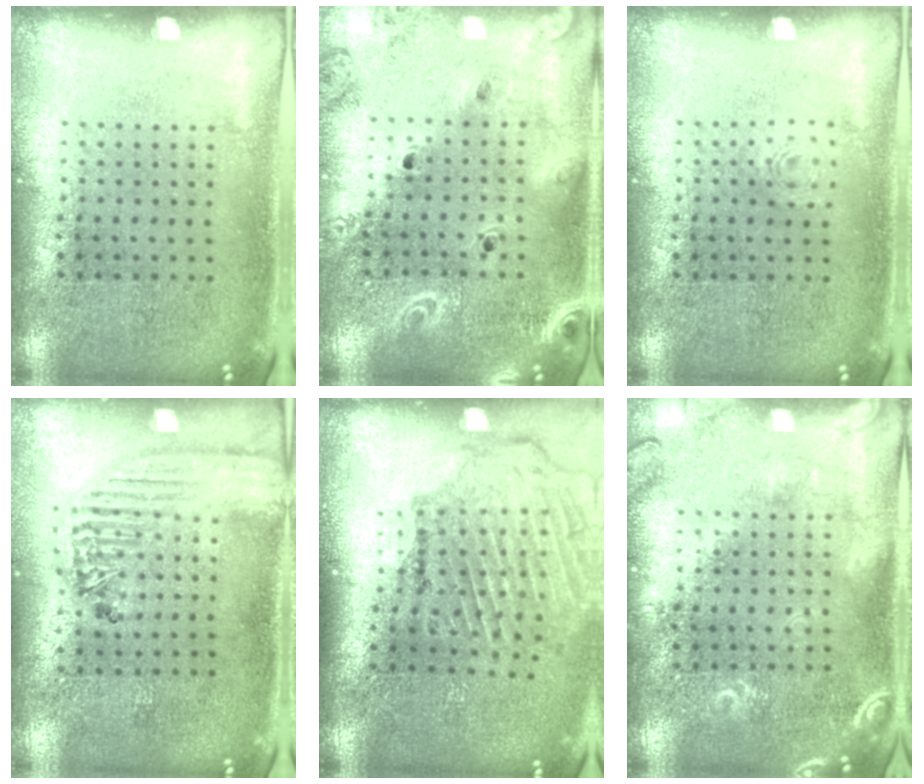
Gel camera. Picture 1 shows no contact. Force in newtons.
{"total": 2.1, "press": 1.9, "slide": 0.8}
{"total": 0.6, "press": 0.6, "slide": 0.1}
{"total": 1.8, "press": 1.7, "slide": 0.6}
{"total": 1.9, "press": 1.8, "slide": 0.3}
{"total": 2.5, "press": 2.4, "slide": 0.5}